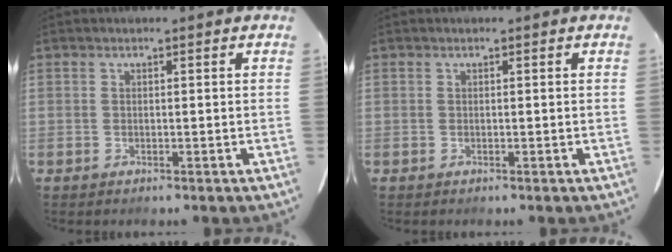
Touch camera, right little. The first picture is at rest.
{"total": 0.0}